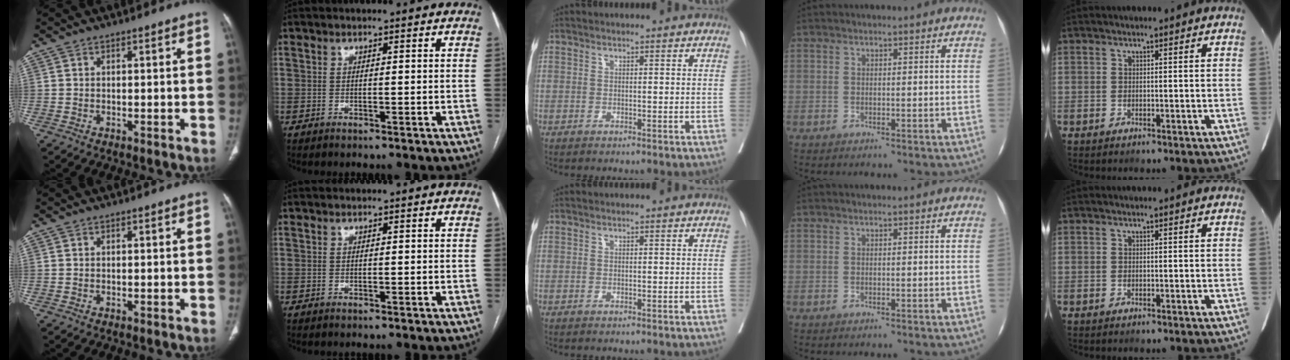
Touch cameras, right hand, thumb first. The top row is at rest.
{}